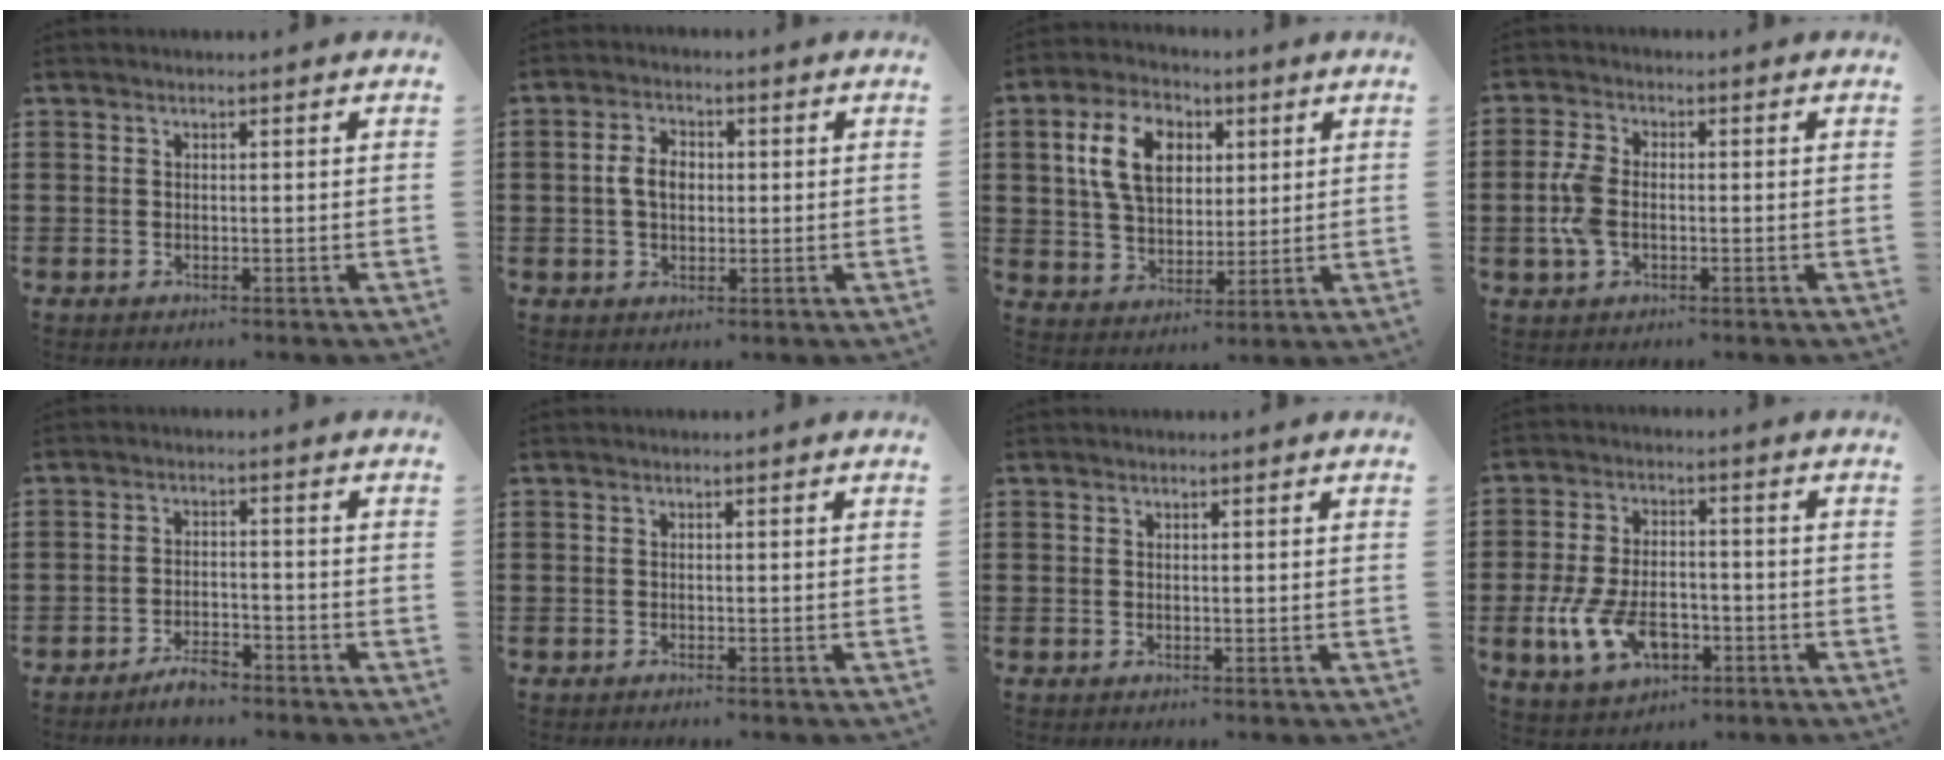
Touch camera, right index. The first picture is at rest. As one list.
[{"total": 4.1, "force": [0.1, 2.7, 3.1], "torque": [-0.073, 0.010, -0.004]}, {"total": 10.1, "force": [3.0, 7.0, 6.6], "torque": [-0.135, 0.013, 0.049]}, {"total": 5.3, "force": [-0.8, 3.2, 4.1], "torque": [-0.109, -0.004, -0.022]}, {"total": 3.5, "force": [-3.0, 0.9, 1.6], "torque": [-0.032, 0.010, -0.060]}, {"total": 0.5, "force": [-0.5, 0.0, 0.0], "torque": [-0.002, -0.001, -0.011]}, {"total": 0.0}, {"total": 9.4, "force": [-3.4, 5.5, 6.8], "torque": [-0.158, 0.003, -0.064]}]